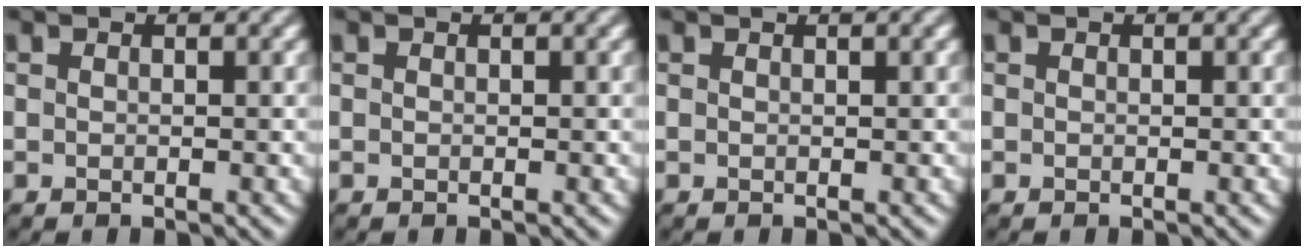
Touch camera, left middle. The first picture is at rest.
{"total": 0.0}
{"total": 1.2, "force": [0.8, 0.5, 0.8], "torque": [0.000, 0.005, -0.002]}
{"total": 0.0}